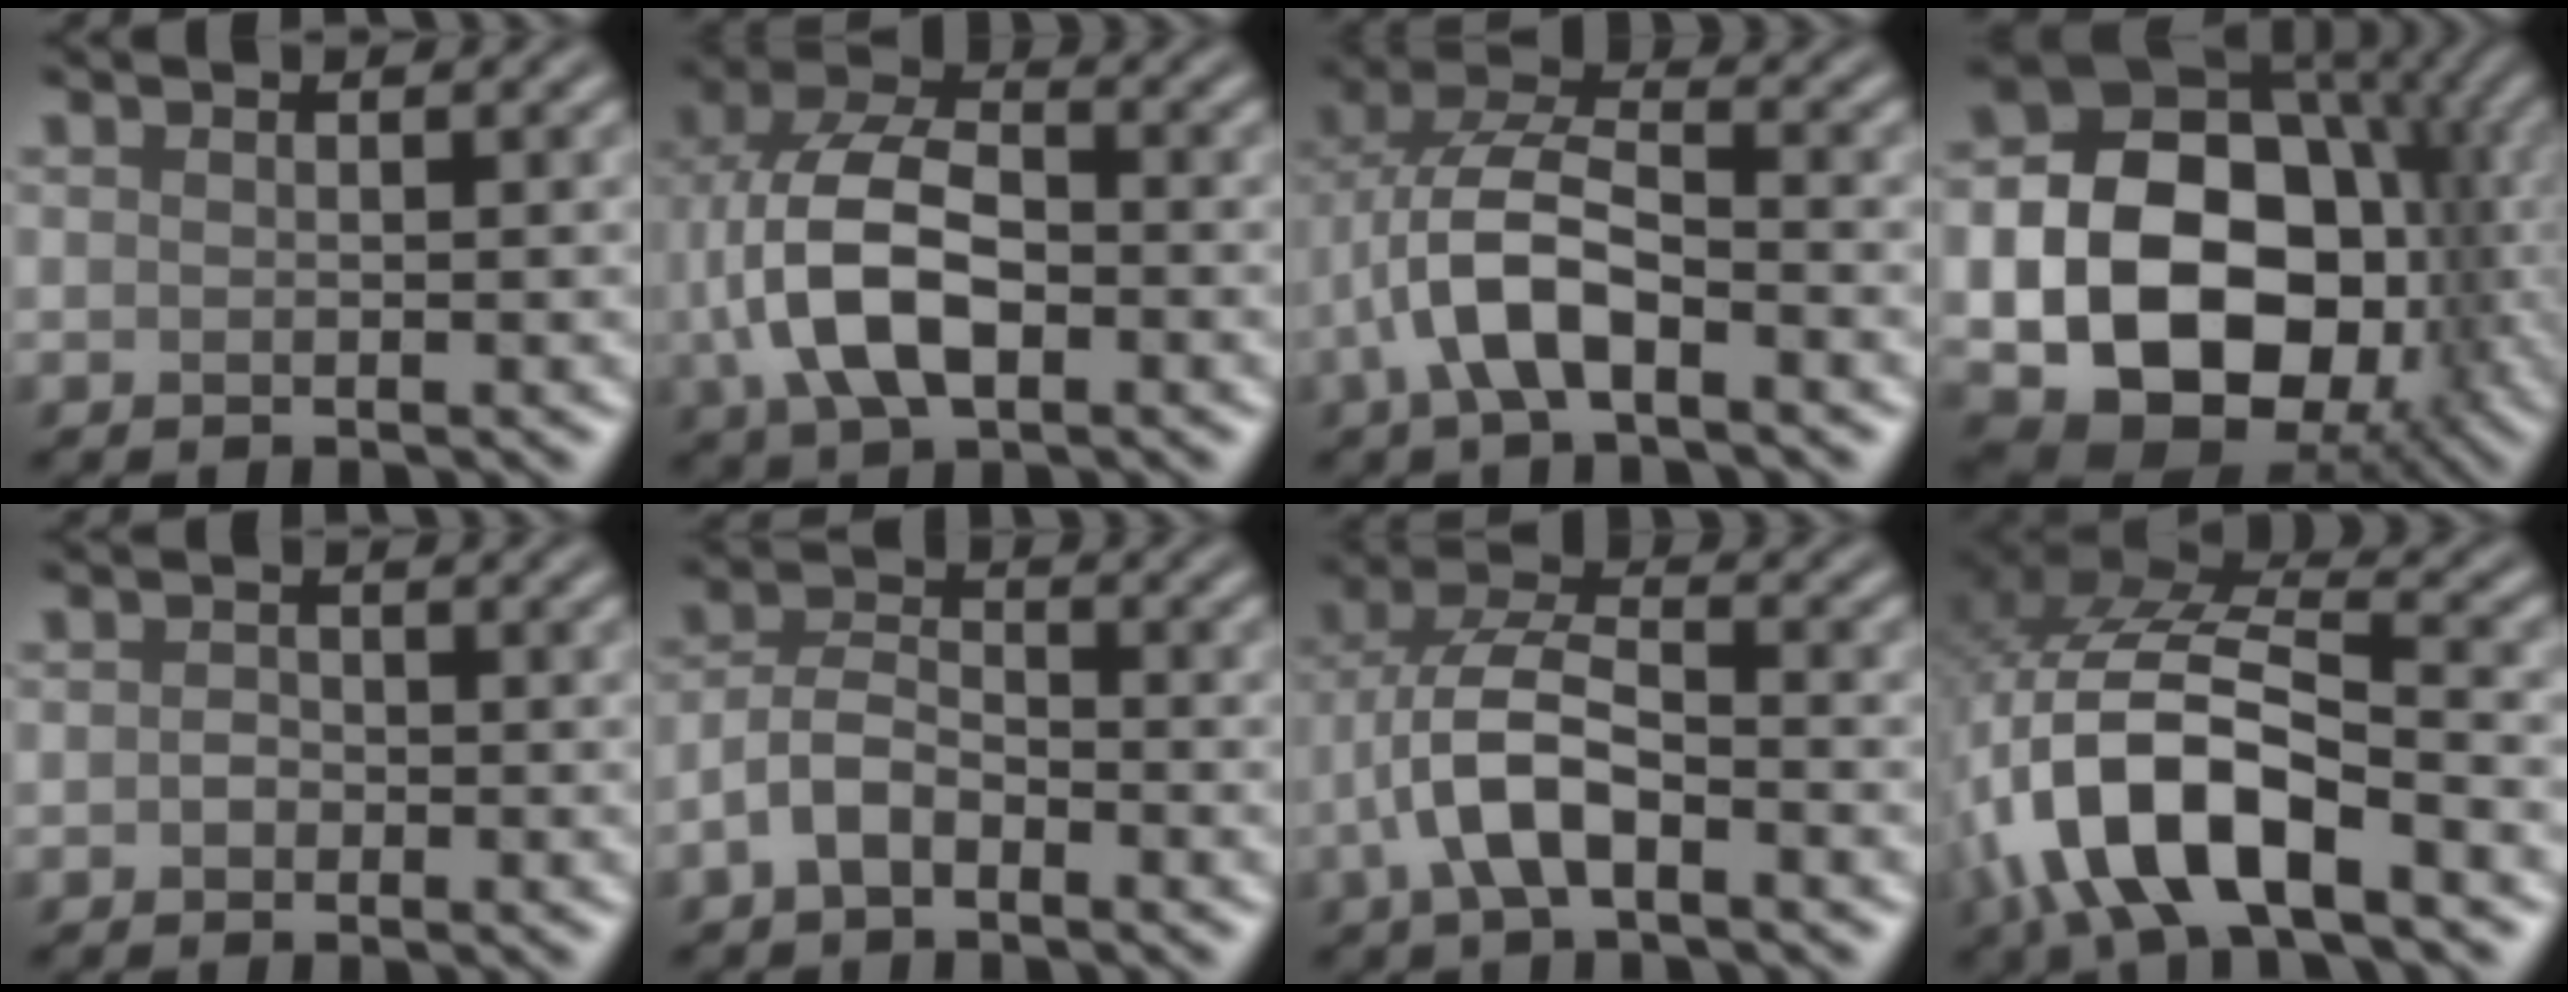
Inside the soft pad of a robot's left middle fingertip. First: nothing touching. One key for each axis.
{"total": 8.6, "fx": -1.3, "fy": 4.9, "fz": 7.0, "tx": -0.149, "ty": 0.008, "tz": -0.032}
{"total": 6.6, "fx": -2.4, "fy": 2.8, "fz": 5.5, "tx": -0.112, "ty": 0.010, "tz": -0.050}
{"total": 18.5, "fx": -3.0, "fy": 14.1, "fz": 11.7, "tx": -0.157, "ty": -0.038, "tz": -0.048}
{"total": 1.0, "fx": -0.3, "fy": 0.8, "fz": 0.4, "tx": -0.007, "ty": -0.003, "tz": -0.009}
{"total": 3.4, "fx": -1.8, "fy": 1.8, "fz": 2.2, "tx": -0.042, "ty": 0.009, "tz": -0.044}
{"total": 6.0, "fx": -2.3, "fy": 2.6, "fz": 4.9, "tx": -0.100, "ty": 0.009, "tz": -0.049}
{"total": 12.1, "fx": -4.6, "fy": 5.4, "fz": 9.8, "tx": -0.204, "ty": 0.003, "tz": -0.087}